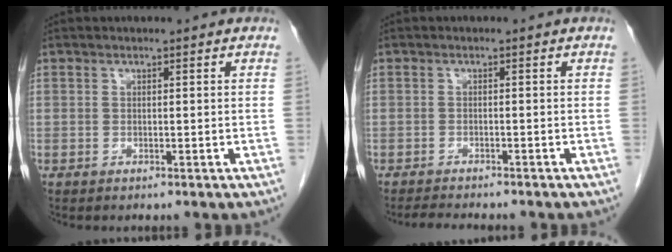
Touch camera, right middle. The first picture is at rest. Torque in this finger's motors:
{"motor_torque": [-0.05, 0.10, -0.02, 0.01]}